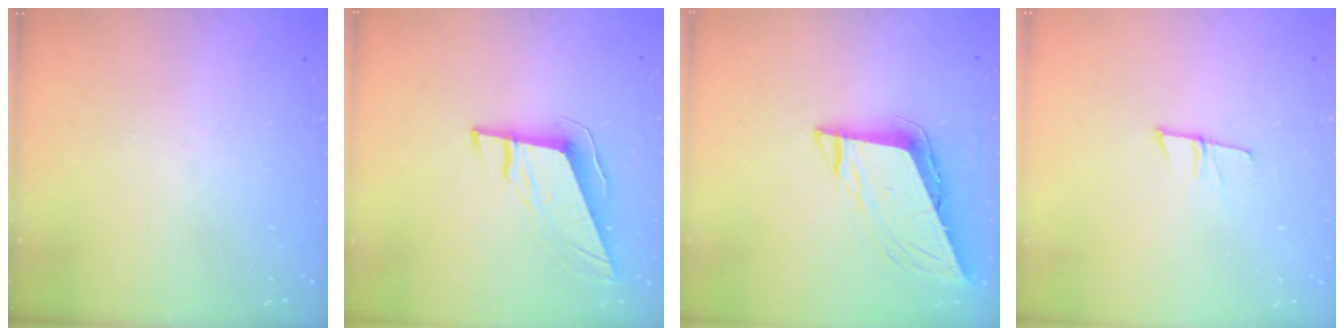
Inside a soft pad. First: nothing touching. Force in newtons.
{"total": 9.9, "press": 9.7, "slide": 2.0}
{"total": 8.3, "press": 8.2, "slide": 0.4}
{"total": 6.0, "press": 5.9, "slide": 1.0}